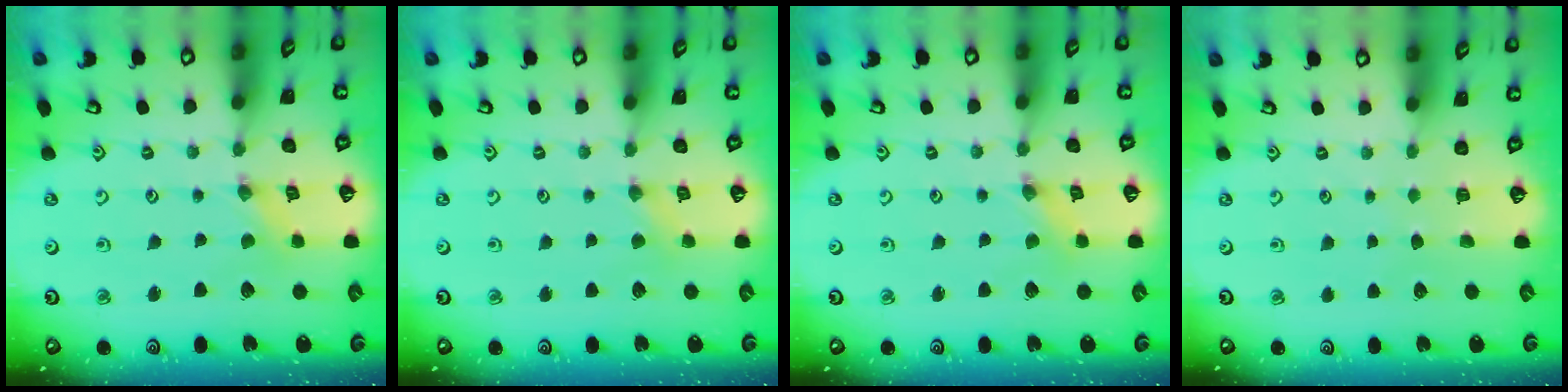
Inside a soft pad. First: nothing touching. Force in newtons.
{"total": 2.0, "press": 2.0, "slide": 0.5}
{"total": 0.8, "press": 0.8, "slide": 0.2}
{"total": 0.6, "press": 0.6, "slide": 0.1}